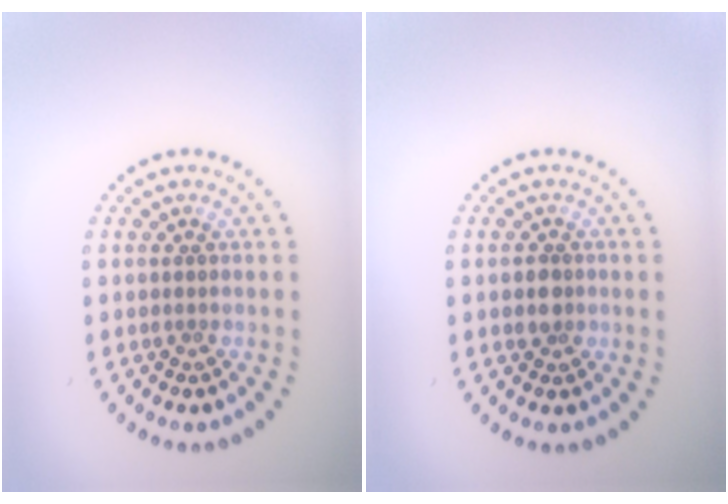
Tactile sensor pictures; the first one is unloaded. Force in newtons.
{"total": 1.6, "press": 1.5, "slide": 0.5}